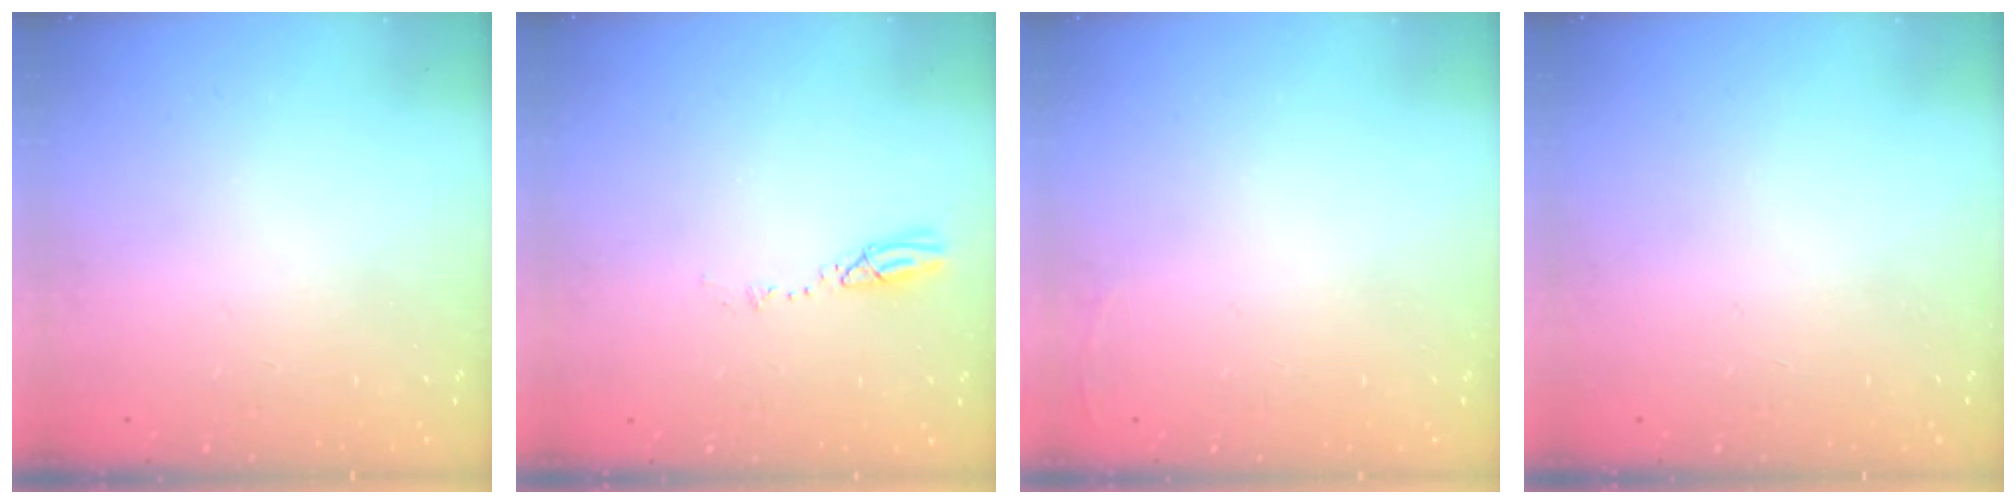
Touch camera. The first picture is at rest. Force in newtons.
{"total": 3.9, "press": 3.8, "slide": 0.4}
{"total": 2.7, "press": 2.6, "slide": 1.0}
{"total": 1.0, "press": 0.0, "slide": 1.0}